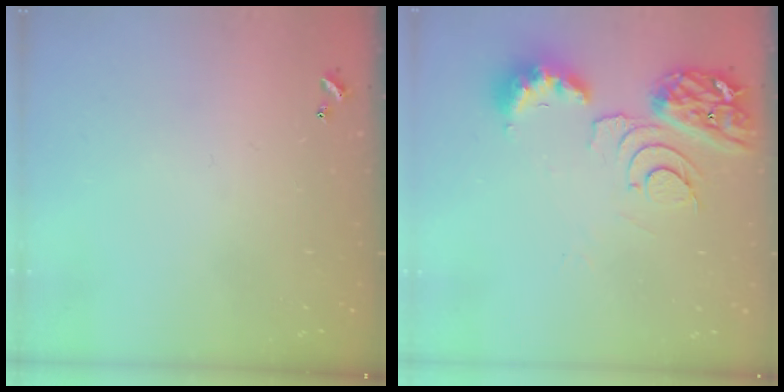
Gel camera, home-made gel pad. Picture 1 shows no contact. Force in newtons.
{"total": 10.1, "press": 10.0, "slide": 1.2}